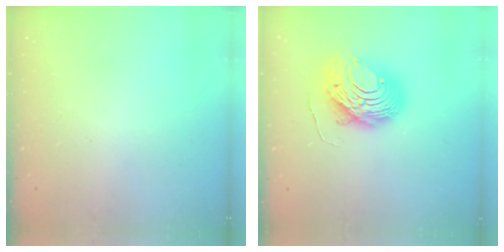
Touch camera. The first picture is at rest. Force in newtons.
{"total": 12.2, "press": 12.1, "slide": 1.4}